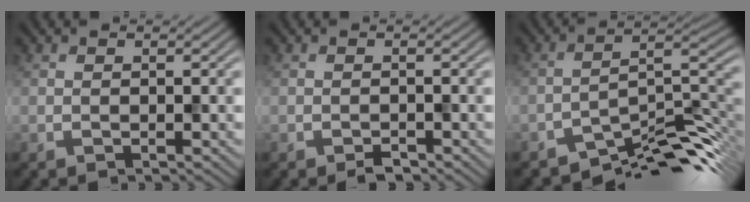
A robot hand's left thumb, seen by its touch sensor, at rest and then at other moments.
{"total": 1.0, "force": [-0.9, 0.3, 0.3], "torque": [-0.003, 0.003, -0.015]}
{"total": 10.0, "force": [-8.1, 2.3, 5.4], "torque": [-0.072, 0.004, -0.142]}